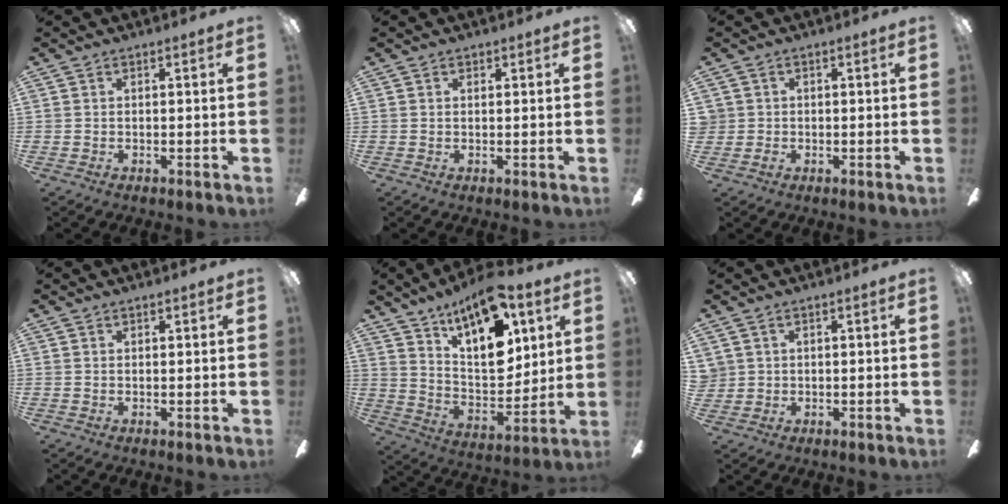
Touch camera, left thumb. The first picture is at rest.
{"total": 0.7, "force": [0.6, 0.3, 0.0], "torque": [0.008, -0.005, 0.010]}
{"total": 1.8, "force": [-0.3, 1.8, 0.2], "torque": [-0.006, 0.003, -0.007]}
{"total": 0.7, "force": [0.7, 0.3, -0.1], "torque": [0.009, -0.005, 0.012]}
{"total": 18.6, "force": [11.7, 8.0, 12.0], "torque": [-0.214, -0.075, 0.202]}
{"total": 2.0, "force": [1.0, 1.7, 0.0], "torque": [-0.005, 0.003, 0.019]}